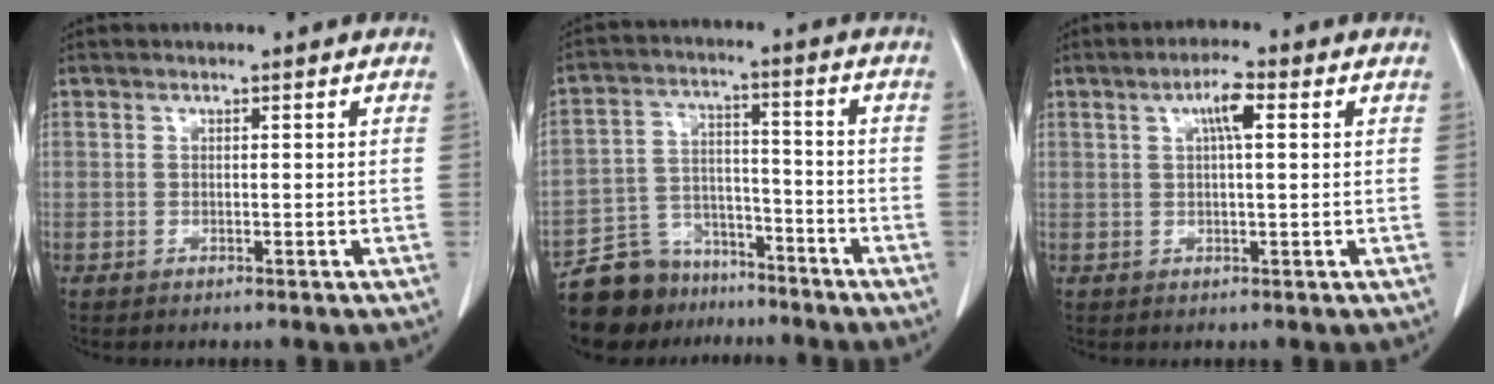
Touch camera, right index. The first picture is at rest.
{"total": 11.0, "force": [-9.1, 5.9, 1.8], "torque": [-0.045, 0.029, -0.154]}
{"total": 3.9, "force": [1.3, 0.6, 3.7], "torque": [-0.067, 0.008, 0.022]}